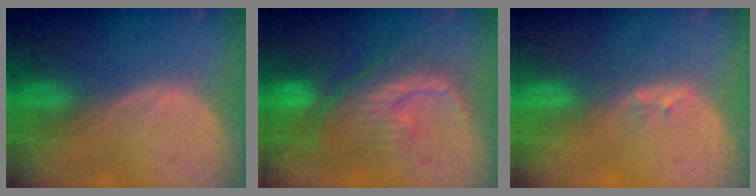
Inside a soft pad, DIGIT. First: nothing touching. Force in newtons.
{"total": 9.7, "press": 9.2, "slide": 3.2}
{"total": 1.7, "press": 1.5, "slide": 0.9}